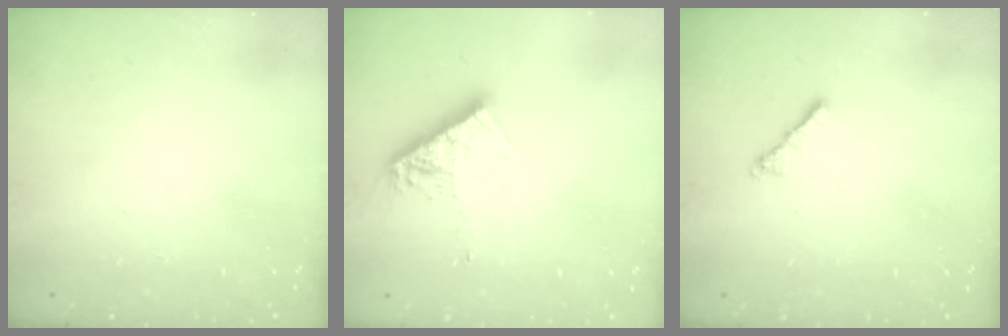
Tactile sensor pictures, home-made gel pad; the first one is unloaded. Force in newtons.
{"total": 9.6, "press": 9.6, "slide": 0.7}
{"total": 2.0, "press": 1.9, "slide": 0.6}